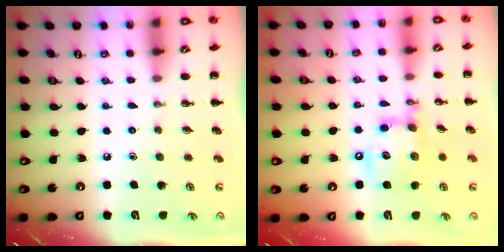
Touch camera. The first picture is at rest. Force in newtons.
{"total": 14.6, "press": 14.4, "slide": 2.4}